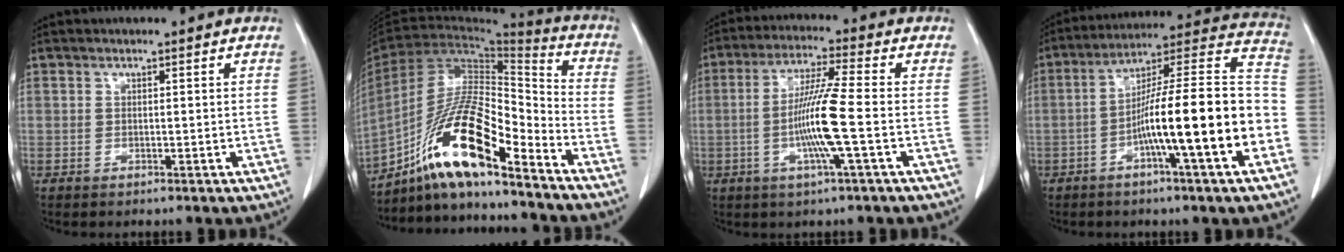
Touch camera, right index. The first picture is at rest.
{"total": 17.2, "force": [-11.4, 2.7, 12.7], "torque": [-0.247, 0.007, -0.206]}
{"total": 9.9, "force": [-1.8, -0.8, 9.7], "torque": [-0.187, -0.004, -0.039]}
{"total": 19.6, "force": [-5.4, 0.4, 18.8], "torque": [-0.254, 0.023, -0.087]}